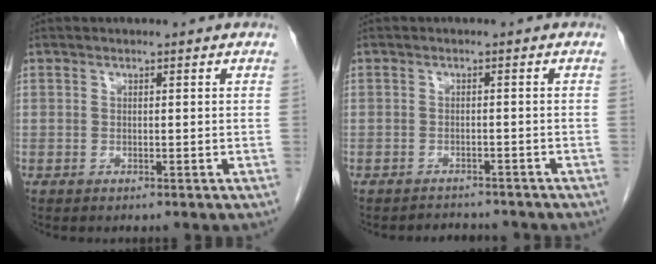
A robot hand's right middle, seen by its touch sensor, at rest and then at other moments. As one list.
[{"total": 4.5, "force": [-4.3, 1.1, 0.5], "torque": [-0.009, -0.001, -0.054]}]